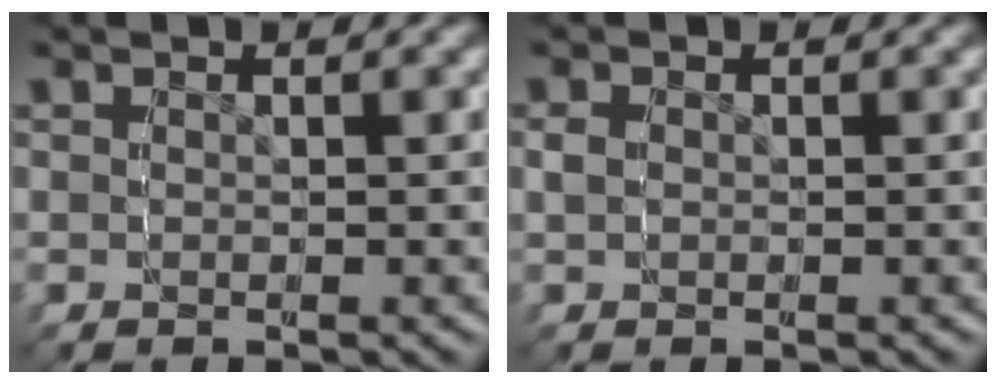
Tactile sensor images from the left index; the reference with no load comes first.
{"total": 1.1, "force": [-0.2, 0.9, 0.5], "torque": [-0.020, -0.002, 0.001]}